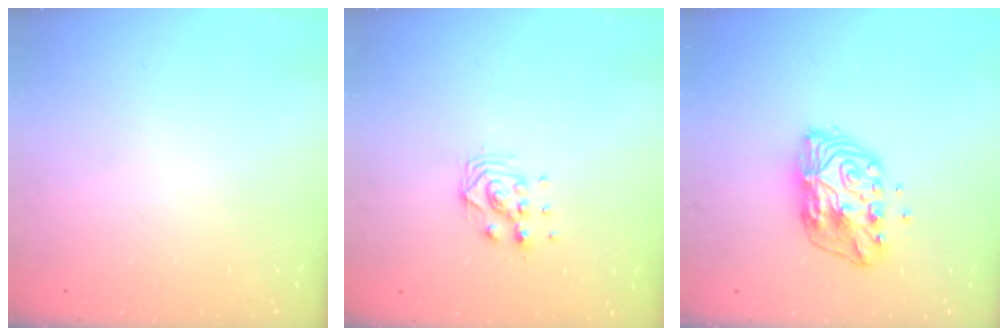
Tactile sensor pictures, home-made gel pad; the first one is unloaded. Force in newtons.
{"total": 7.8, "press": 7.8, "slide": 0.7}
{"total": 12.5, "press": 12.5, "slide": 1.0}